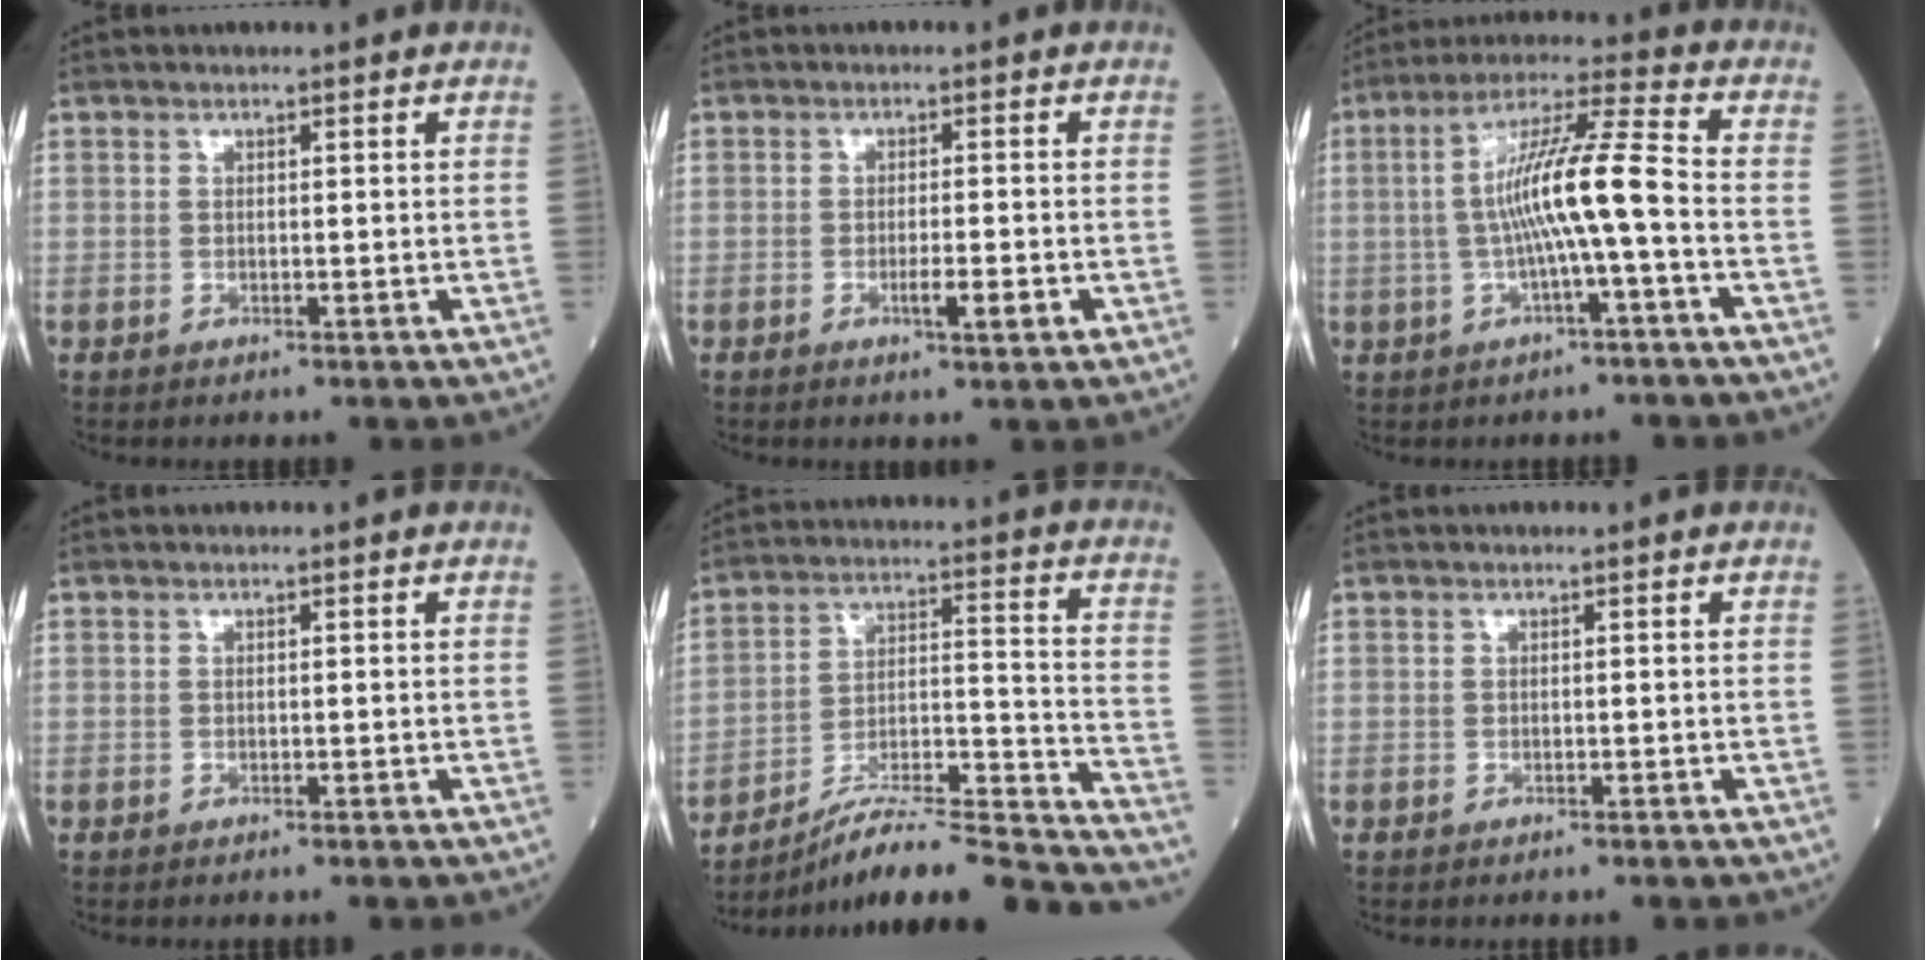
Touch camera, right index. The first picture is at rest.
{"total": 3.5, "force": [-1.2, 0.3, 3.3], "torque": [-0.052, -0.003, -0.018]}
{"total": 10.5, "force": [-1.4, -0.1, 10.4], "torque": [-0.193, 0.018, -0.030]}
{"total": 1.0, "force": [-1.0, 0.0, 0.4], "torque": [-0.007, -0.001, -0.011]}
{"total": 23.9, "force": [-22.1, -0.2, 9.1], "torque": [-0.097, 0.007, -0.331]}
{"total": 1.2, "force": [-1.2, 0.1, 0.4], "torque": [-0.008, -0.002, -0.014]}